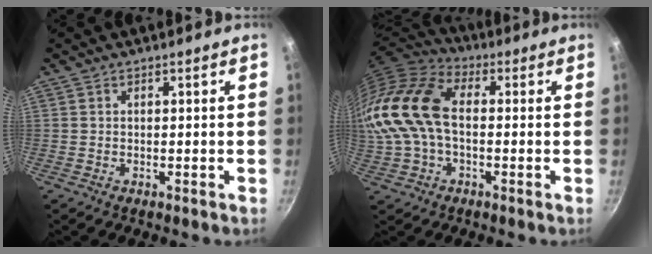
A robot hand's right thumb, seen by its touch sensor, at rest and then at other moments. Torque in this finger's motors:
{"motor_torque": [-0.18, 1.47, 1.92, -0.85, 0.32]}